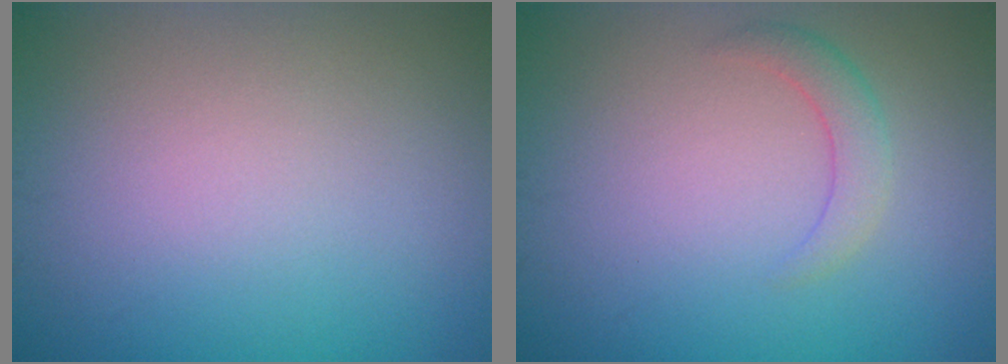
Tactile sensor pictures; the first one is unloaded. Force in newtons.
{"total": 2.0, "press": 2.0, "slide": 0.0}